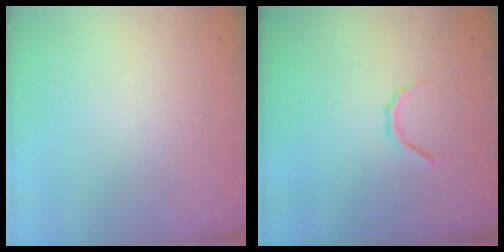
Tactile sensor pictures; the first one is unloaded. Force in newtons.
{"total": 2.5, "press": 2.4, "slide": 0.8}